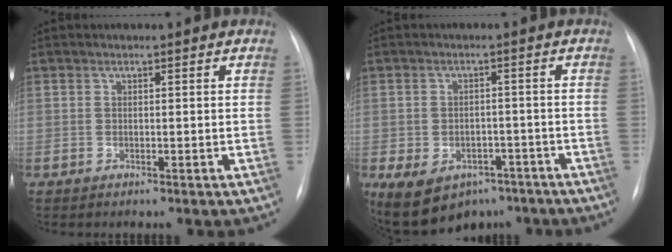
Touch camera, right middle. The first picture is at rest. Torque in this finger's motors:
{"motor_torque": [0.95, -0.82, 0.70, 0.17]}